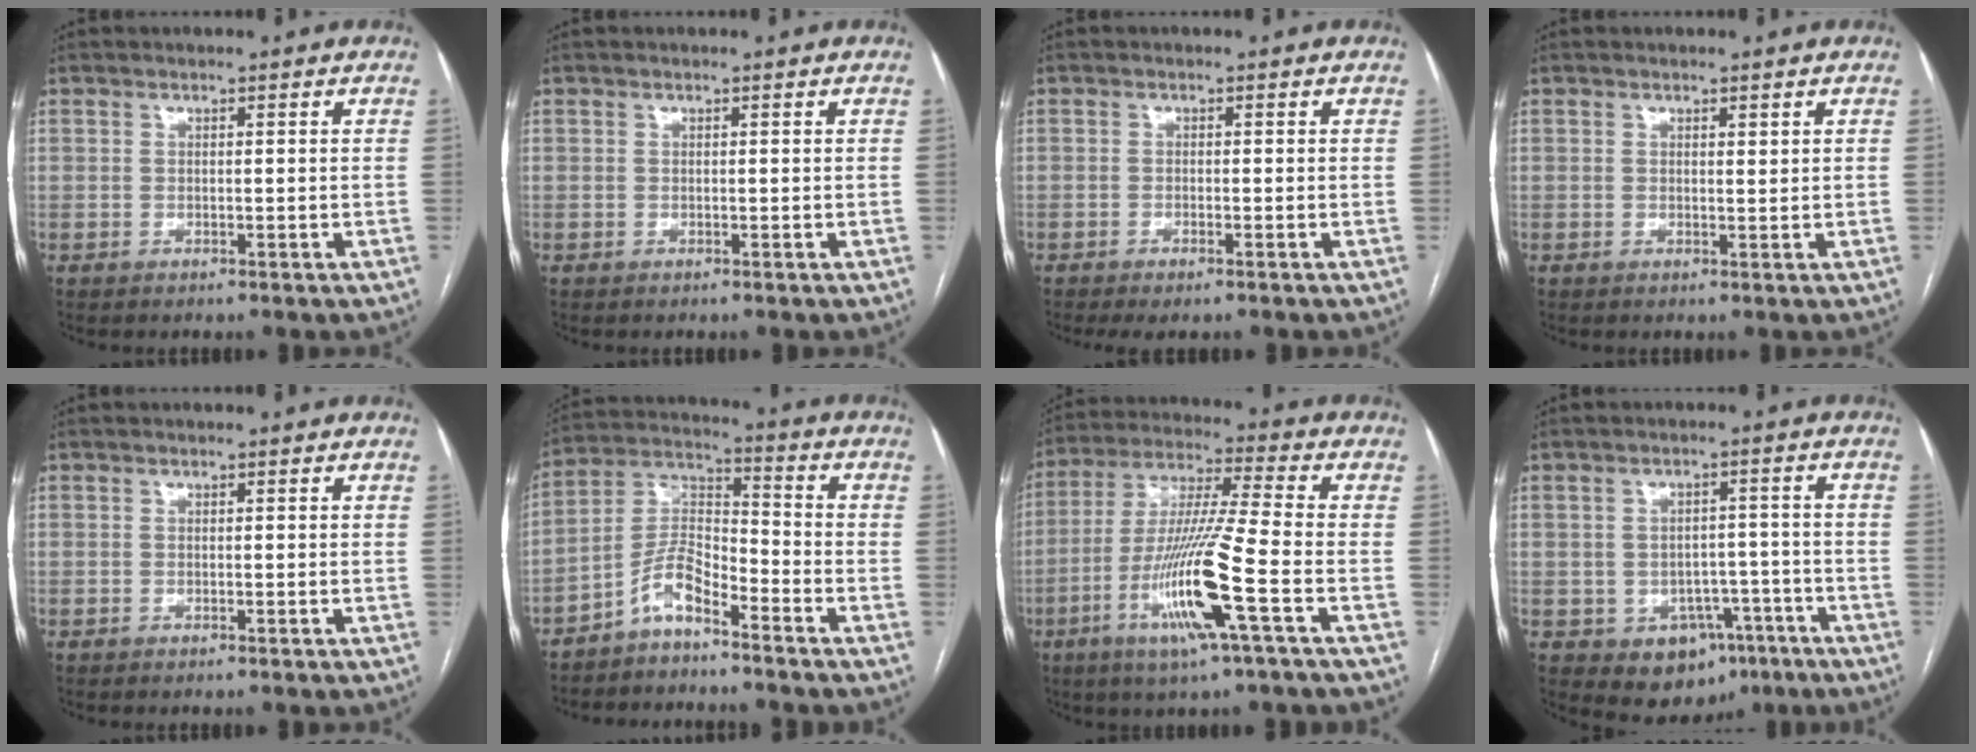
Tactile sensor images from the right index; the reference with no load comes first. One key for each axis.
{"total": 0.0}
{"total": 2.2, "fx": -1.5, "fy": 0.5, "fz": 1.6, "tx": -0.030, "ty": -0.004, "tz": -0.021}
{"total": 0.7, "fx": 0.5, "fy": 0.2, "fz": 0.5, "tx": -0.009, "ty": -0.003, "tz": 0.007}
{"total": 0.0}
{"total": 7.0, "fx": -5.0, "fy": 1.9, "fz": 4.6, "tx": -0.104, "ty": 0.017, "tz": -0.100}
{"total": 15.0, "fx": -5.5, "fy": -0.8, "fz": 13.9, "tx": -0.281, "ty": -0.017, "tz": -0.108}
{"total": 8.0, "fx": -3.9, "fy": 6.3, "fz": 3.1, "tx": -0.033, "ty": 0.021, "tz": -0.040}